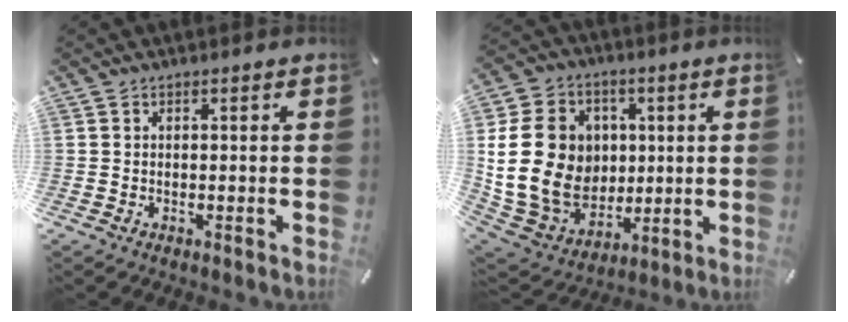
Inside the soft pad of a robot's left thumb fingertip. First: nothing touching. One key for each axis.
{"total": 21.7, "fx": 2.2, "fy": 18.1, "fz": 11.7, "tx": -0.225, "ty": -0.005, "tz": 0.056}